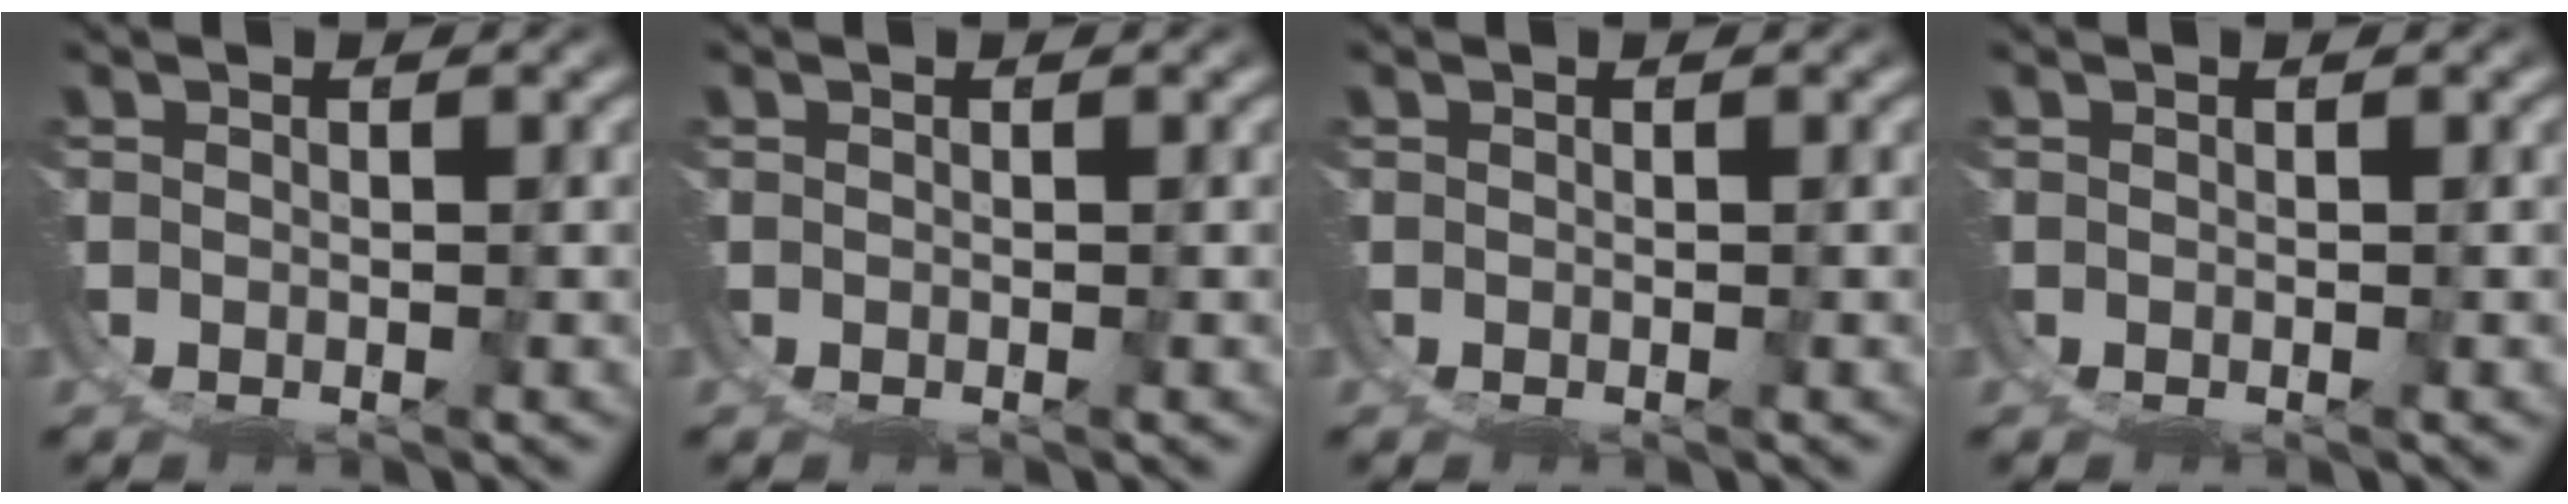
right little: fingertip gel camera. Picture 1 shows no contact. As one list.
[{"total": 0.0}, {"total": 0.0}, {"total": 0.0}]